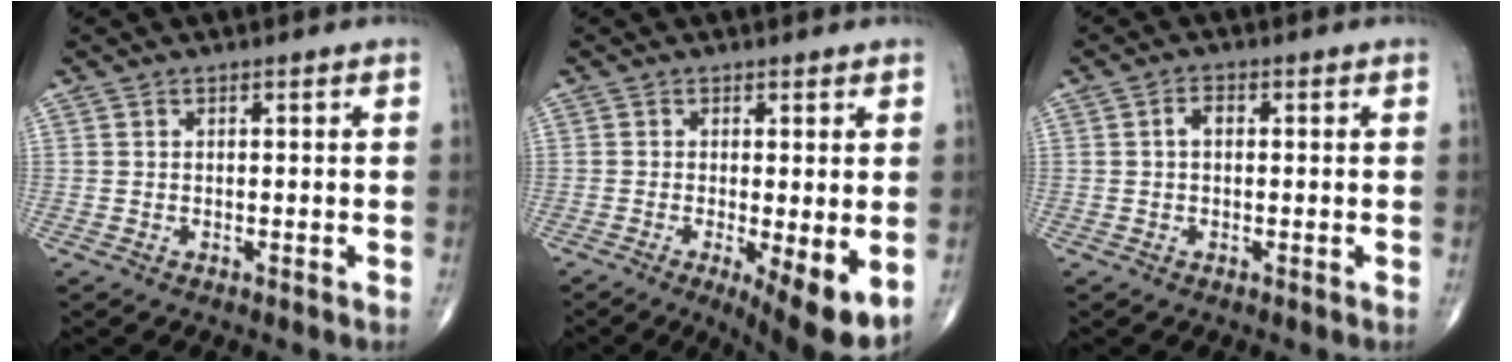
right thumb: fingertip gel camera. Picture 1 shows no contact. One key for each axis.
{"total": 9.2, "fx": -2.3, "fy": 2.4, "fz": 8.6, "tx": -0.126, "ty": -0.026, "tz": -0.032}
{"total": 2.2, "fx": 0.2, "fy": 1.3, "fz": 1.7, "tx": -0.028, "ty": 0.009, "tz": 0.000}